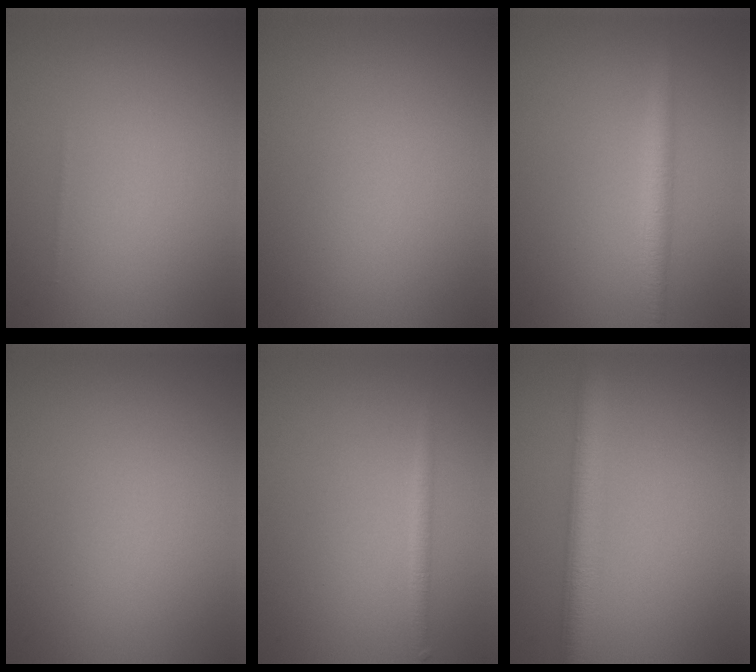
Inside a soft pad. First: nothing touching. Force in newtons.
{"total": 0.0}
{"total": 2.5, "press": 2.5, "slide": 0.1}
{"total": 0.0}
{"total": 1.1, "press": 1.1, "slide": 0.0}
{"total": 4.0, "press": 4.0, "slide": 0.2}